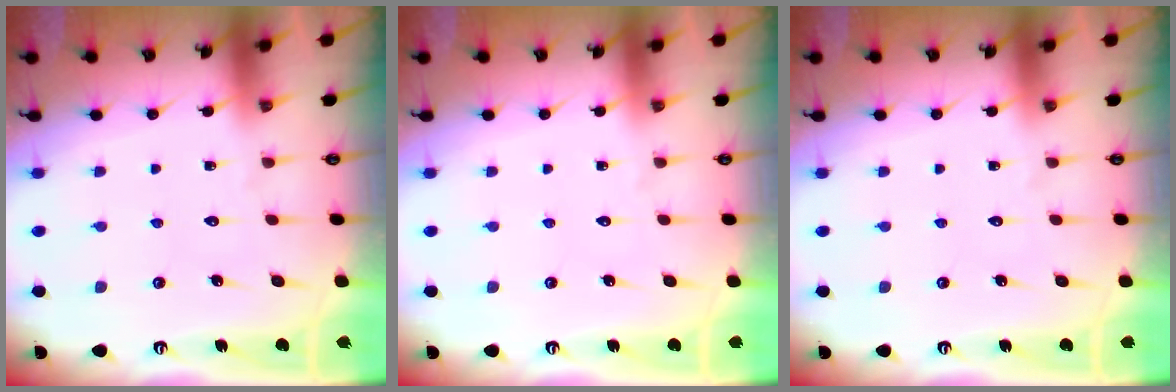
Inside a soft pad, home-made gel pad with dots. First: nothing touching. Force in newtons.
{"total": 0.0}
{"total": 0.0}